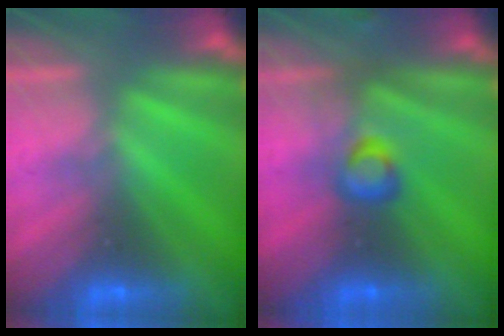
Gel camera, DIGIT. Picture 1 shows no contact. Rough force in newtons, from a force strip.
{"total": 2.7}